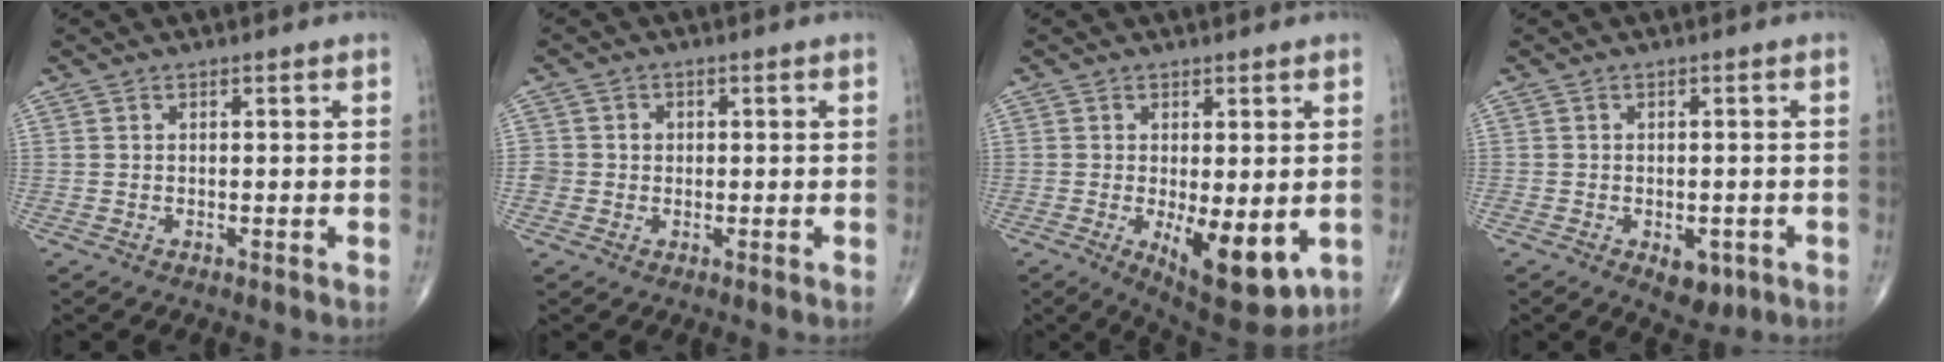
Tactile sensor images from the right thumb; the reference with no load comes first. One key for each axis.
{"total": 2.7, "fx": 0.1, "fy": 2.7, "fz": 0.5, "tx": 0.013, "ty": 0.007, "tz": 0.001}
{"total": 11.6, "fx": -2.6, "fy": 4.7, "fz": 10.3, "tx": -0.137, "ty": -0.025, "tz": -0.023}
{"total": 4.8, "fx": -1.9, "fy": 2.8, "fz": 3.3, "tx": -0.029, "ty": 0.008, "tz": -0.016}